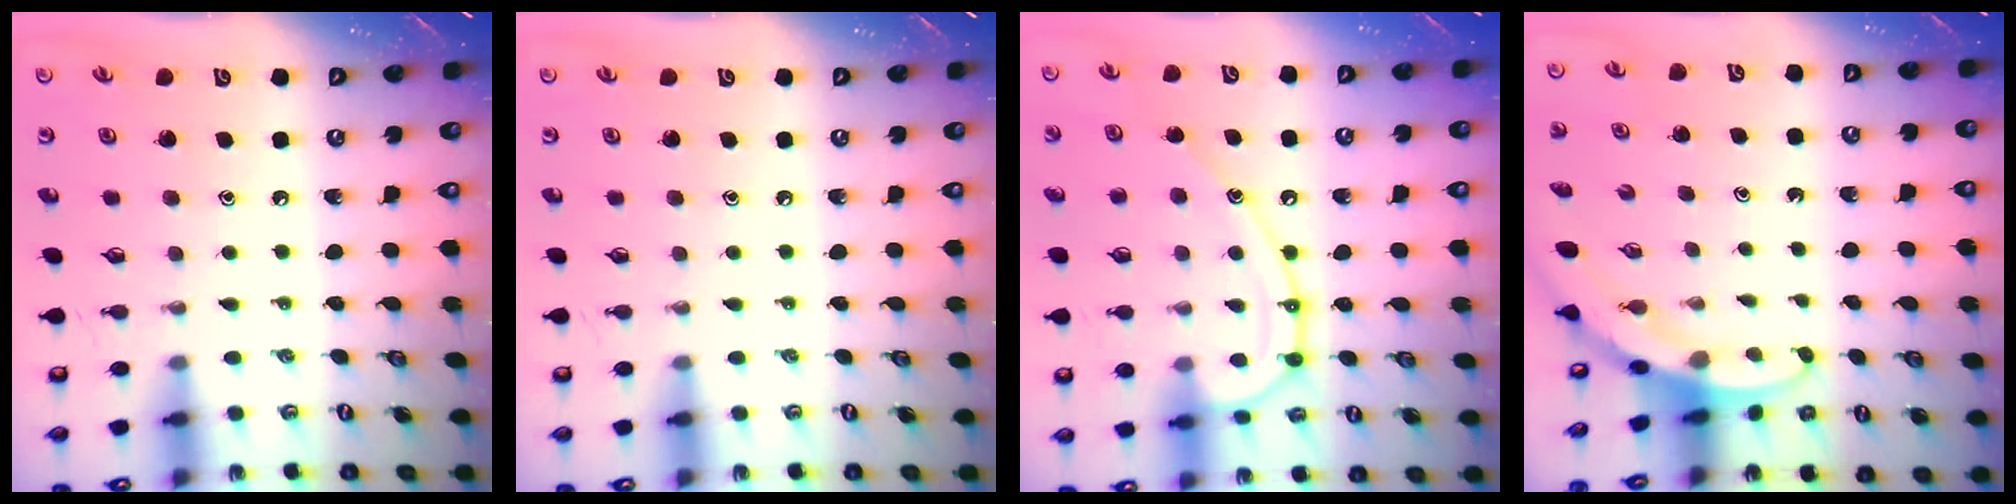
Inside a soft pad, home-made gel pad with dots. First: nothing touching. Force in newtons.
{"total": 0.0}
{"total": 12.9, "press": 12.9, "slide": 1.3}
{"total": 3.0, "press": 3.0, "slide": 0.1}